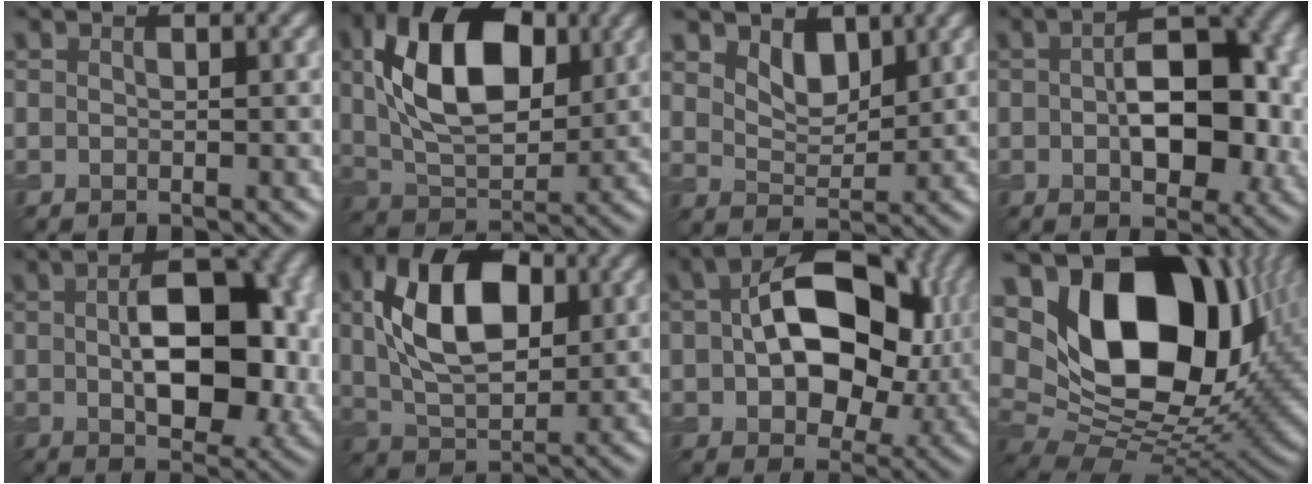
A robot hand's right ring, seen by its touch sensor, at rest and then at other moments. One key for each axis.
{"total": 10.5, "fx": 2.9, "fy": 6.4, "fz": 7.8, "tx": -0.130, "ty": 0.015, "tz": 0.047}
{"total": 3.0, "fx": 2.3, "fy": 1.7, "fz": 1.1, "tx": -0.027, "ty": -0.005, "tz": 0.036}
{"total": 8.4, "fx": -0.2, "fy": 4.6, "fz": 7.1, "tx": -0.100, "ty": 0.008, "tz": -0.005}
{"total": 9.4, "fx": 0.2, "fy": 5.0, "fz": 8.0, "tx": -0.119, "ty": 0.005, "tz": 0.005}
{"total": 9.6, "fx": 2.5, "fy": 5.8, "fz": 7.2, "tx": -0.128, "ty": 0.016, "tz": 0.043}
{"total": 12.7, "fx": 1.5, "fy": 8.1, "fz": 9.7, "tx": -0.142, "ty": 0.013, "tz": 0.026}
{"total": 16.9, "fx": 5.7, "fy": 10.7, "fz": 11.8, "tx": -0.177, "ty": 0.010, "tz": 0.098}